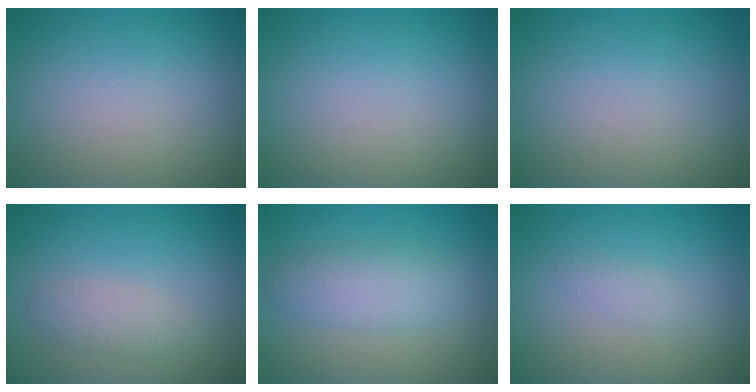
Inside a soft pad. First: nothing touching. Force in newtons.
{"total": 0.0}
{"total": 0.0}
{"total": 1.7, "press": 1.7, "slide": 0.1}
{"total": 3.4, "press": 3.4, "slide": 0.2}
{"total": 0.9, "press": 0.9, "slide": 0.0}